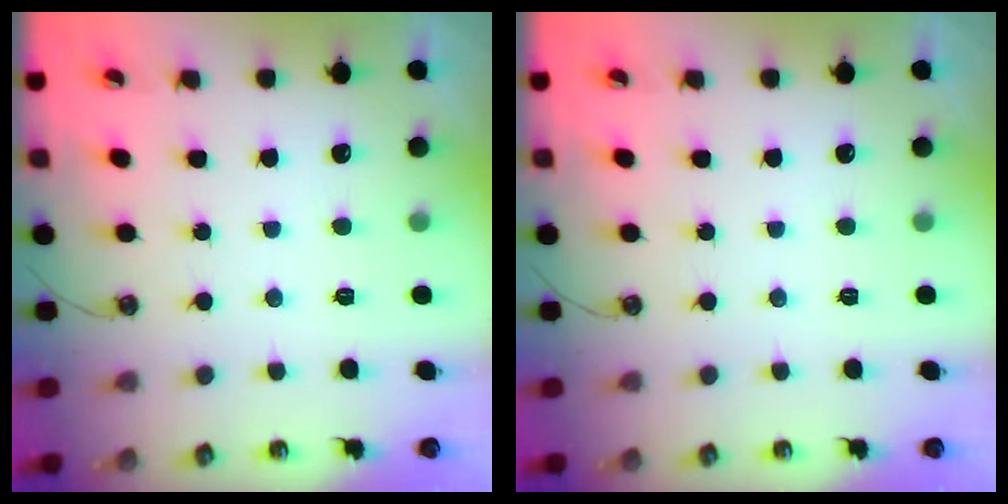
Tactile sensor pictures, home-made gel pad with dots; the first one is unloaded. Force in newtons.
{"total": 0.0}